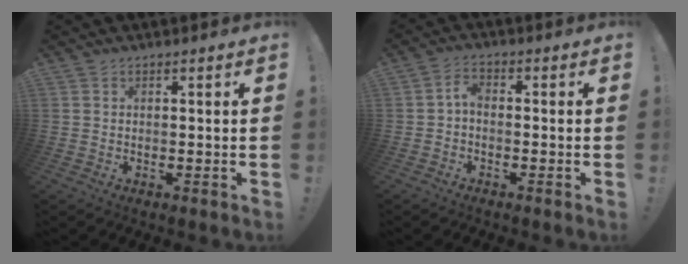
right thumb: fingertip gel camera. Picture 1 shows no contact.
{"total": 3.1, "force": [-1.1, 1.5, 2.5], "torque": [-0.060, 0.008, -0.021]}